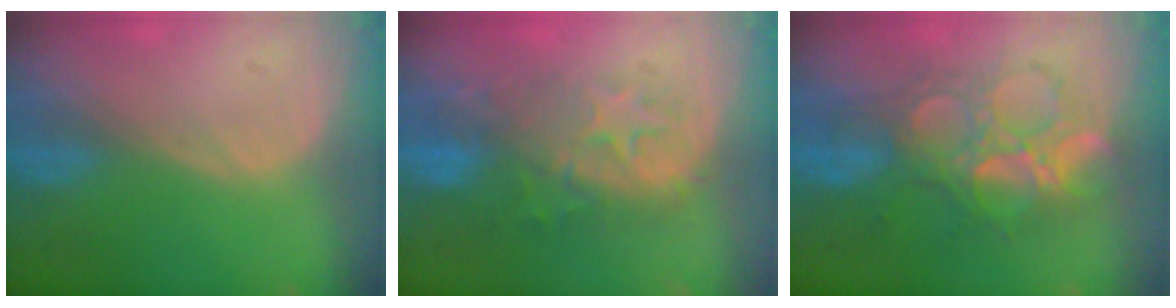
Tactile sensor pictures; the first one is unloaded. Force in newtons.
{"total": 9.0, "press": 8.7, "slide": 2.2}
{"total": 9.1, "press": 9.0, "slide": 1.1}